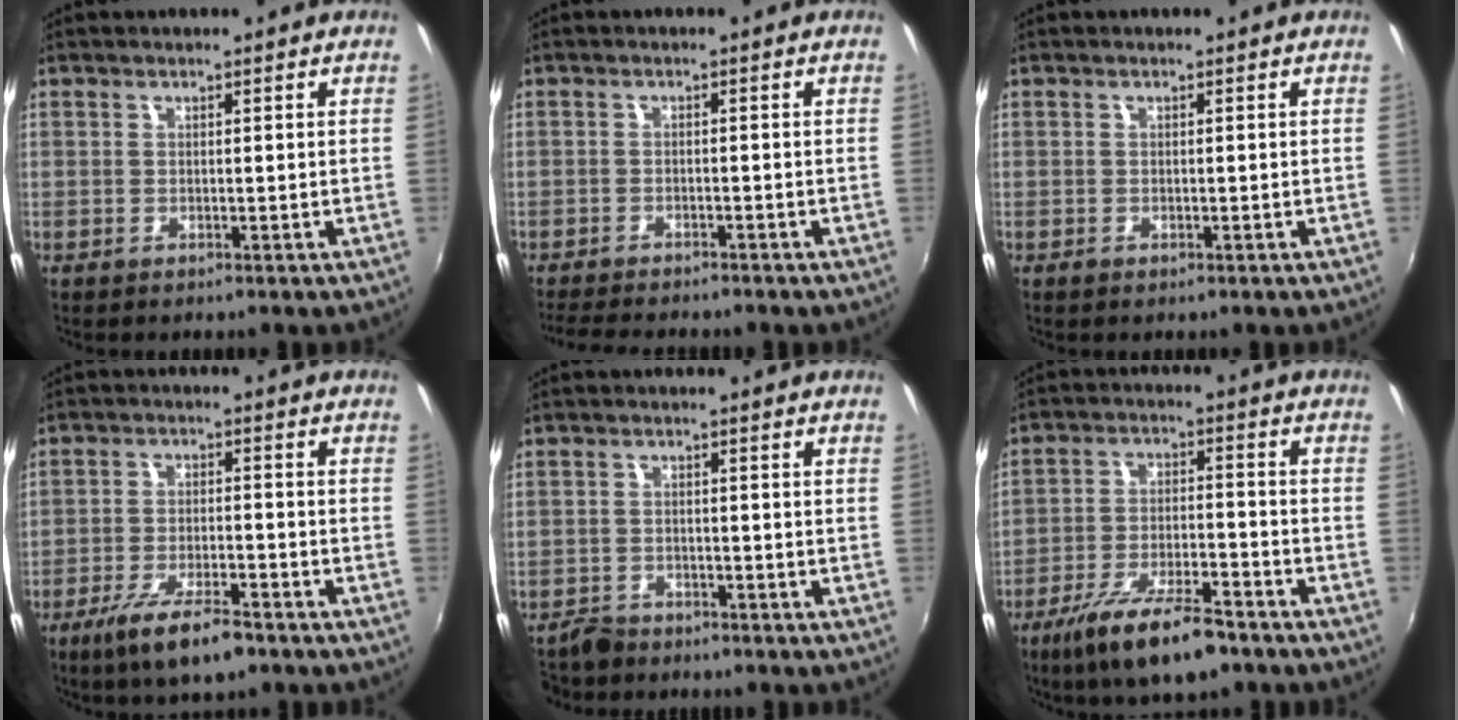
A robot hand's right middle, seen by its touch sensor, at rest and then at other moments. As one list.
[{"total": 7.4, "force": [-6.7, 1.0, 2.9], "torque": [-0.073, -0.018, -0.108]}, {"total": 0.6, "force": [-0.4, 0.4, 0.2], "torque": [-0.003, -0.004, -0.009]}, {"total": 9.8, "force": [-6.8, 2.3, 6.6], "torque": [-0.148, -0.023, -0.118]}, {"total": 3.5, "force": [-3.1, 1.7, 0.2], "torque": [-0.019, 0.003, -0.059]}, {"total": 13.9, "force": [-10.0, 3.9, 8.8], "torque": [-0.182, -0.026, -0.169]}]